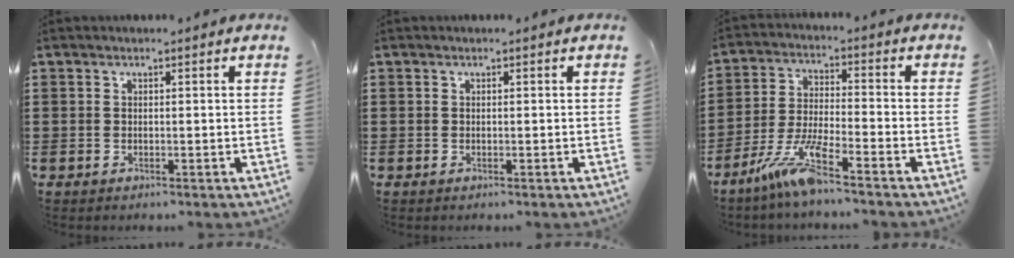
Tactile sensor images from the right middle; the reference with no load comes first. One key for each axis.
{"total": 0.0}
{"total": 8.3, "fx": -6.0, "fy": 0.4, "fz": 5.8, "tx": -0.130, "ty": -0.015, "tz": -0.118}